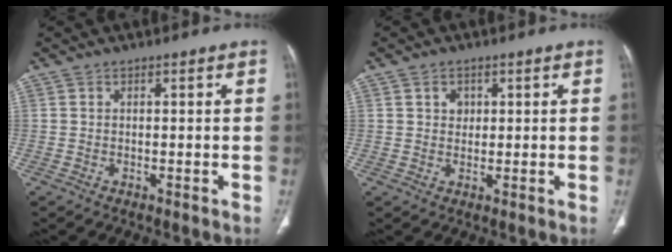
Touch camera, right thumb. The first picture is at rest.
{"total": 2.5, "force": [0.9, 2.0, 1.1], "torque": [-0.007, -0.003, 0.015]}